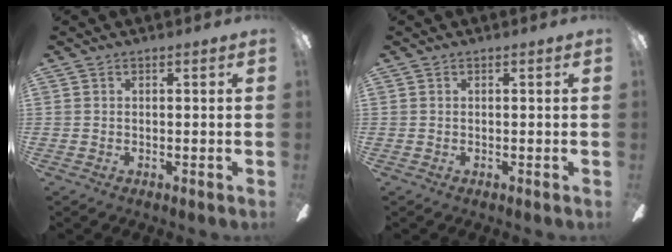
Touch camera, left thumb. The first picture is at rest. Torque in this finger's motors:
{"motor_torque": [-0.01, 0.00, 0.02, 0.01, 0.00]}